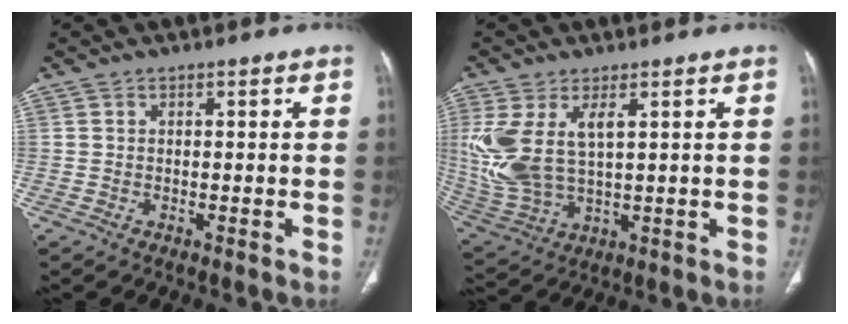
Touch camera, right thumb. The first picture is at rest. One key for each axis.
{"total": 13.2, "fx": 3.4, "fy": 6.5, "fz": 11.0, "tx": -0.255, "ty": -0.010, "tz": 0.087}